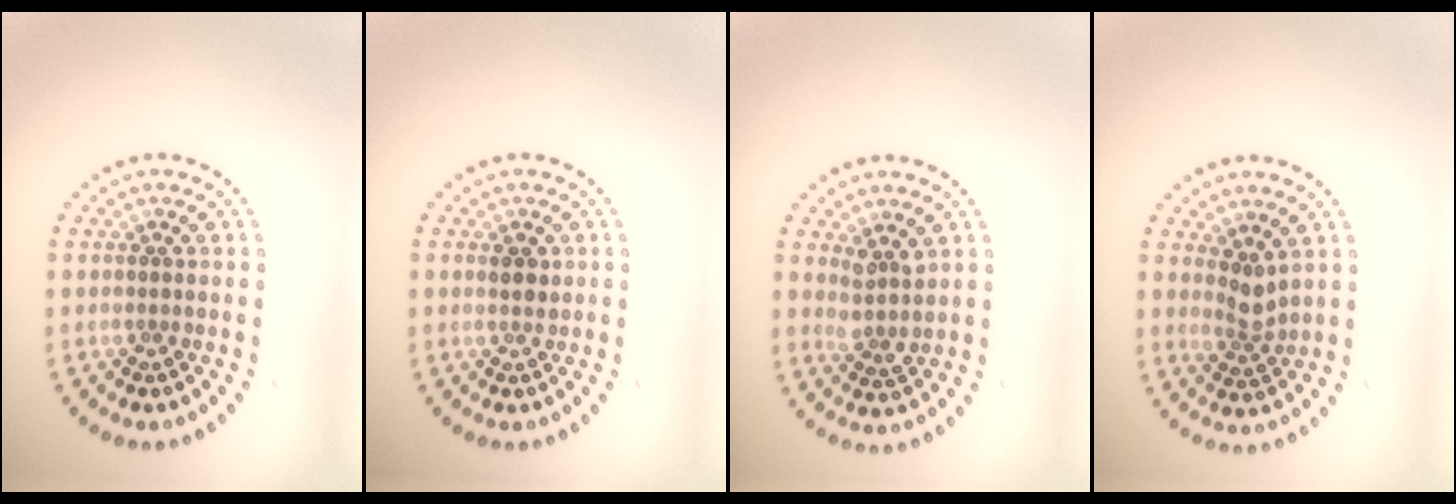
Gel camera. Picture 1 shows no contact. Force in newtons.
{"total": 1.3, "press": 1.2, "slide": 0.4}
{"total": 2.0, "press": 1.6, "slide": 1.2}
{"total": 1.9, "press": 1.3, "slide": 1.4}